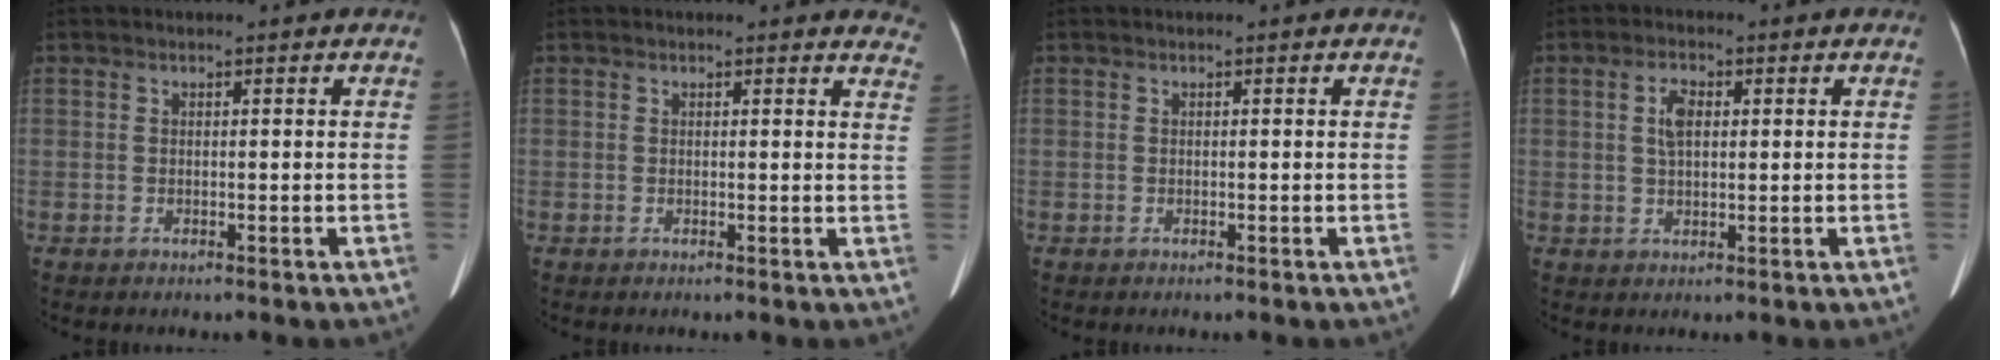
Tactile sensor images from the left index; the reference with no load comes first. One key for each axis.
{"total": 5.4, "fx": 5.2, "fy": 1.4, "fz": 0.5, "tx": 0.025, "ty": -0.020, "tz": 0.018}
{"total": 0.0}
{"total": 3.5, "fx": 0.9, "fy": 1.5, "fz": 3.0, "tx": -0.062, "ty": 0.012, "tz": 0.017}